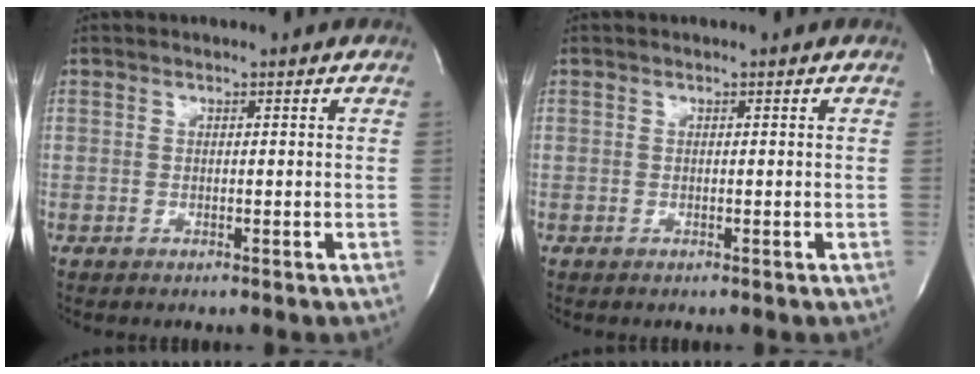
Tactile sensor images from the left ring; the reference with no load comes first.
{"total": 0.0}